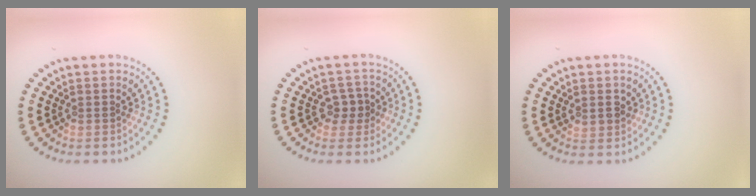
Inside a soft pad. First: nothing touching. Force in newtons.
{"total": 1.9, "press": 1.7, "slide": 0.7}
{"total": 1.3, "press": 1.2, "slide": 0.5}